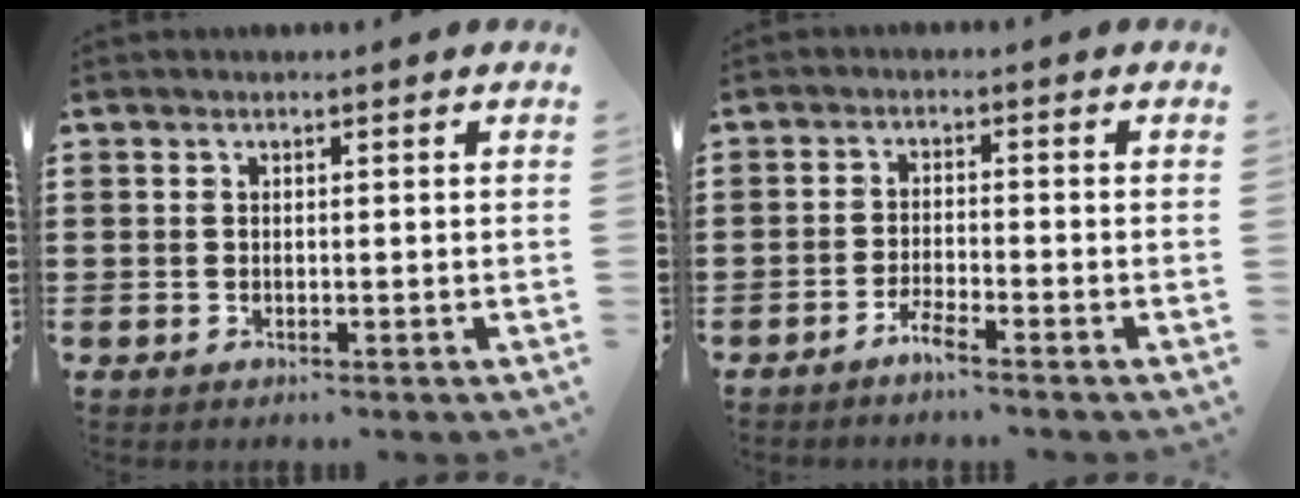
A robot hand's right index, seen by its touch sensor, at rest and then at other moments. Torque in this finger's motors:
{"motor_torque": [-1.12, 1.02, -0.02, -0.02]}